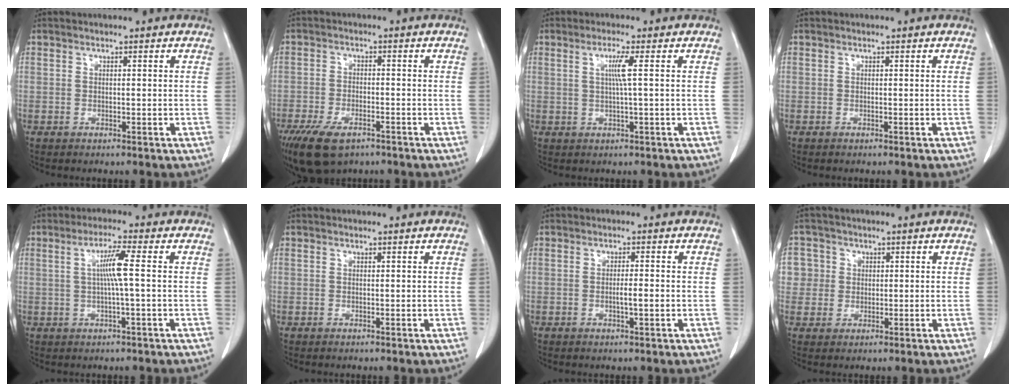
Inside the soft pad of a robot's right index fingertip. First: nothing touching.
{"total": 10.1, "force": [-6.3, 4.9, 6.2], "torque": [-0.132, -0.017, -0.101]}
{"total": 3.1, "force": [0.6, -0.7, 2.9], "torque": [-0.061, -0.001, 0.010]}
{"total": 0.0}
{"total": 4.8, "force": [0.4, -0.6, 4.8], "torque": [-0.091, 0.003, 0.009]}
{"total": 0.0}
{"total": 2.1, "force": [-0.3, 0.2, 2.1], "torque": [-0.036, 0.001, -0.003]}
{"total": 4.9, "force": [1.0, 4.8, 0.2], "torque": [0.008, 0.015, 0.021]}